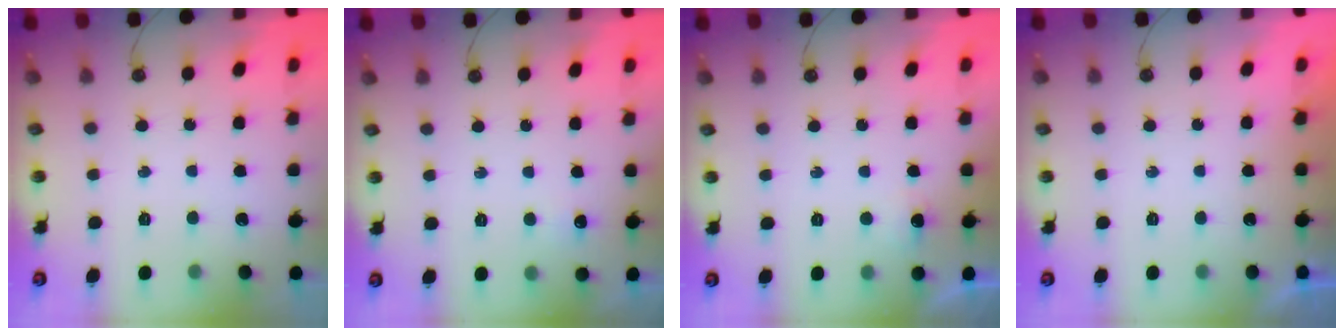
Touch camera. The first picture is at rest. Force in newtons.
{"total": 3.9, "press": 3.8, "slide": 0.5}
{"total": 4.9, "press": 4.4, "slide": 2.0}
{"total": 0.0}